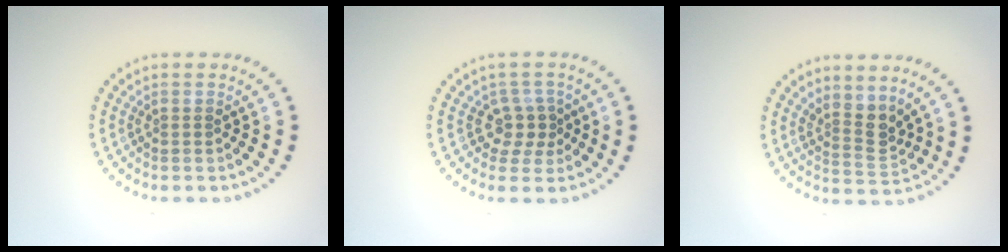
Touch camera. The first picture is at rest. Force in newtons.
{"total": 2.4, "press": 1.8, "slide": 1.5}
{"total": 2.7, "press": 2.0, "slide": 1.8}